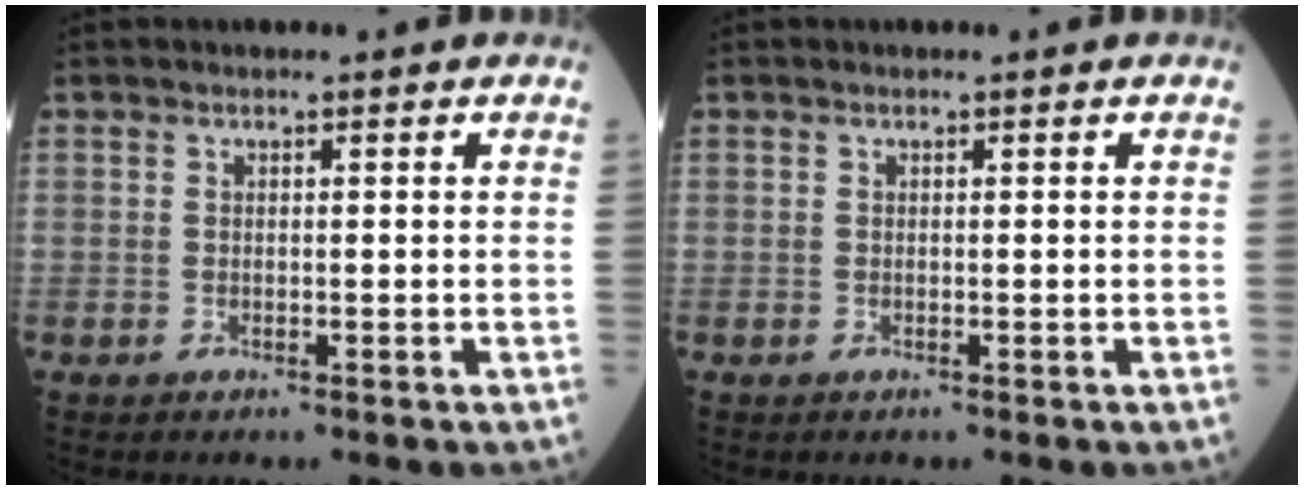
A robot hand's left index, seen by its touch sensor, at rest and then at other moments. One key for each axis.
{"total": 0.0}